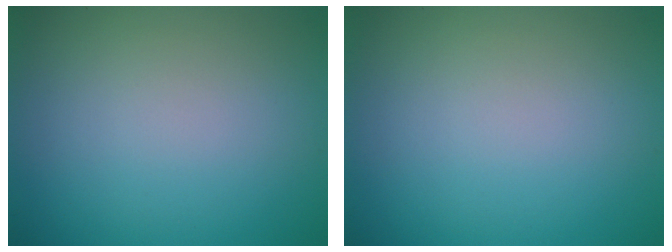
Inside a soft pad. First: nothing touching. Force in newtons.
{"total": 0.0}